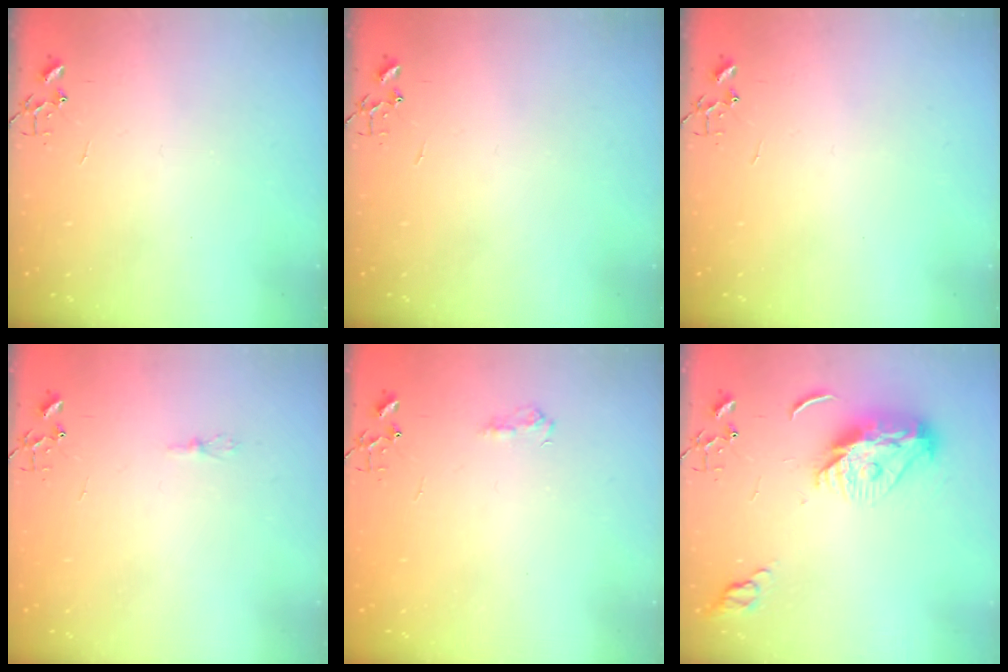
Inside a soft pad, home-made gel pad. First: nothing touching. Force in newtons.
{"total": 0.0}
{"total": 0.0}
{"total": 4.7, "press": 4.6, "slide": 0.6}
{"total": 7.3, "press": 7.2, "slide": 0.8}
{"total": 10.9, "press": 10.9, "slide": 0.9}